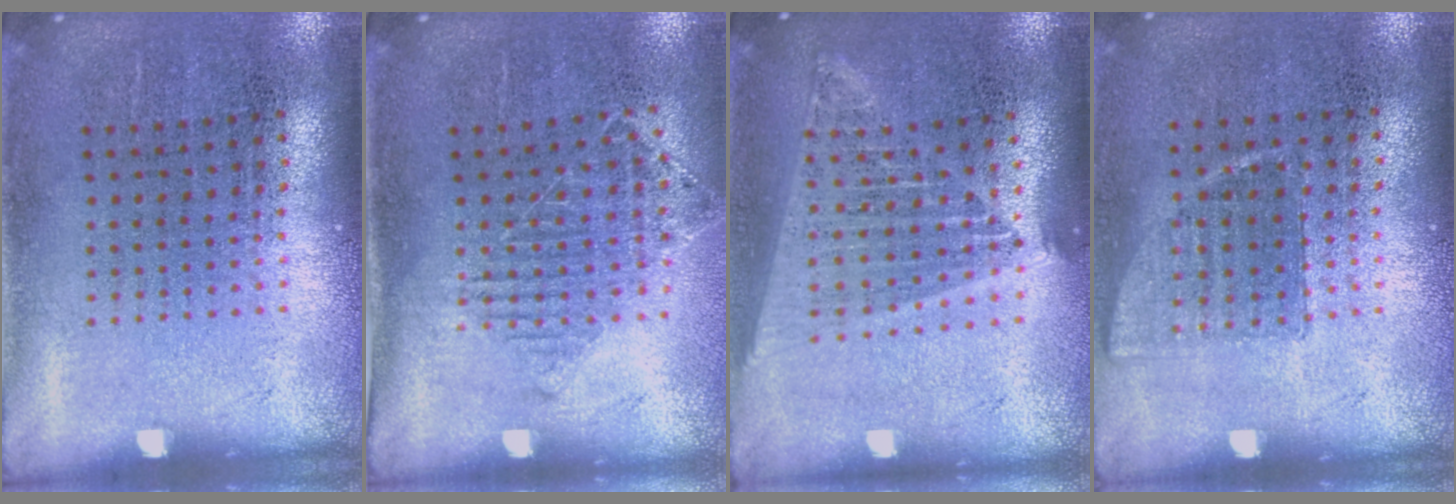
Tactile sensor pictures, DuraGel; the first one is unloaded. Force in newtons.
{"total": 1.1, "press": 1.0, "slide": 0.5}
{"total": 1.8, "press": 1.6, "slide": 0.8}
{"total": 0.7, "press": 0.6, "slide": 0.3}